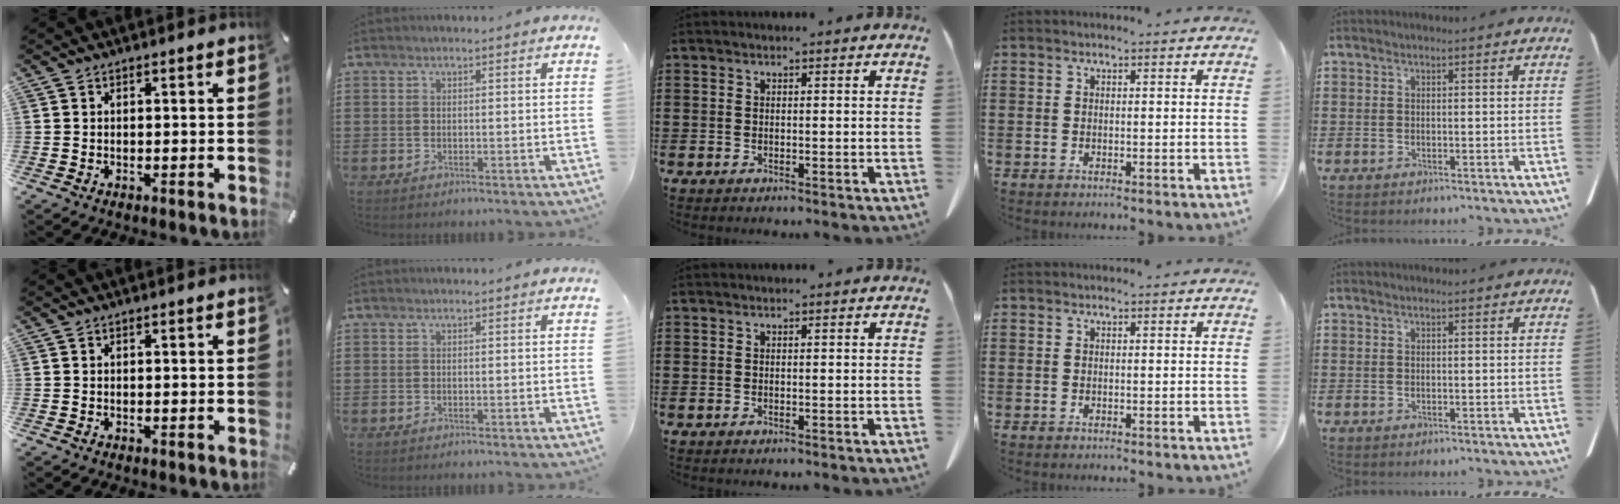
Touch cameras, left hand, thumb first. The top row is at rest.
{}